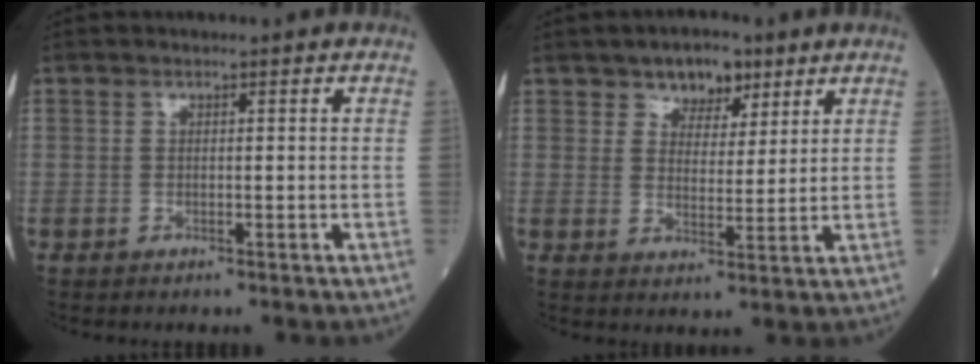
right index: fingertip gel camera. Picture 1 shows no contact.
{"total": 5.7, "force": [3.7, 3.4, 2.7], "torque": [-0.034, 0.006, 0.061]}